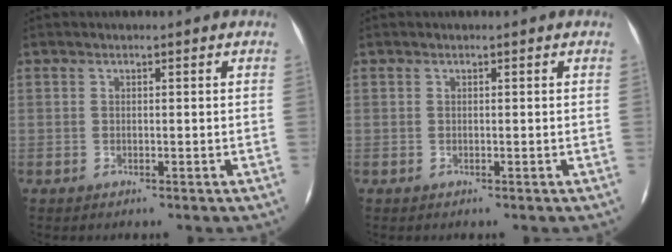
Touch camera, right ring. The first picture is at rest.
{"total": 0.0}